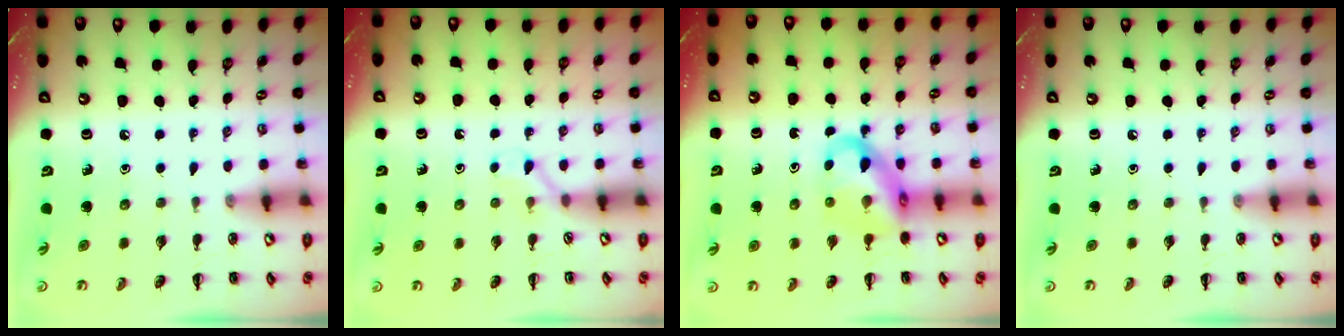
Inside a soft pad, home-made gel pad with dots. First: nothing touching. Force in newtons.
{"total": 2.6, "press": 2.5, "slide": 0.9}
{"total": 11.3, "press": 10.9, "slide": 3.0}
{"total": 0.0}